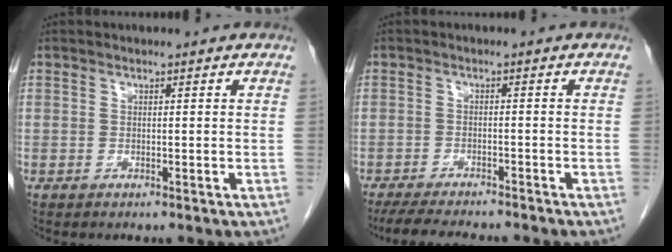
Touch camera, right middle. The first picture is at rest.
{"total": 9.5, "force": [-8.4, 1.1, 4.3], "torque": [-0.065, -0.018, -0.125]}